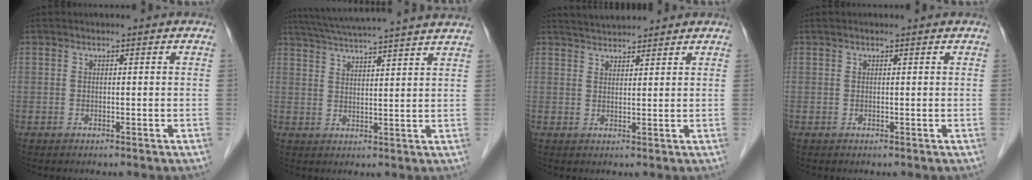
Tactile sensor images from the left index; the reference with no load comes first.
{"total": 17.9, "force": [16.0, -0.9, 8.1], "torque": [-0.147, 0.009, 0.218]}
{"total": 4.8, "force": [4.6, 0.6, 1.0], "torque": [-0.022, 0.031, 0.078]}
{"total": 1.2, "force": [1.0, 0.1, 0.6], "torque": [-0.011, 0.015, 0.017]}